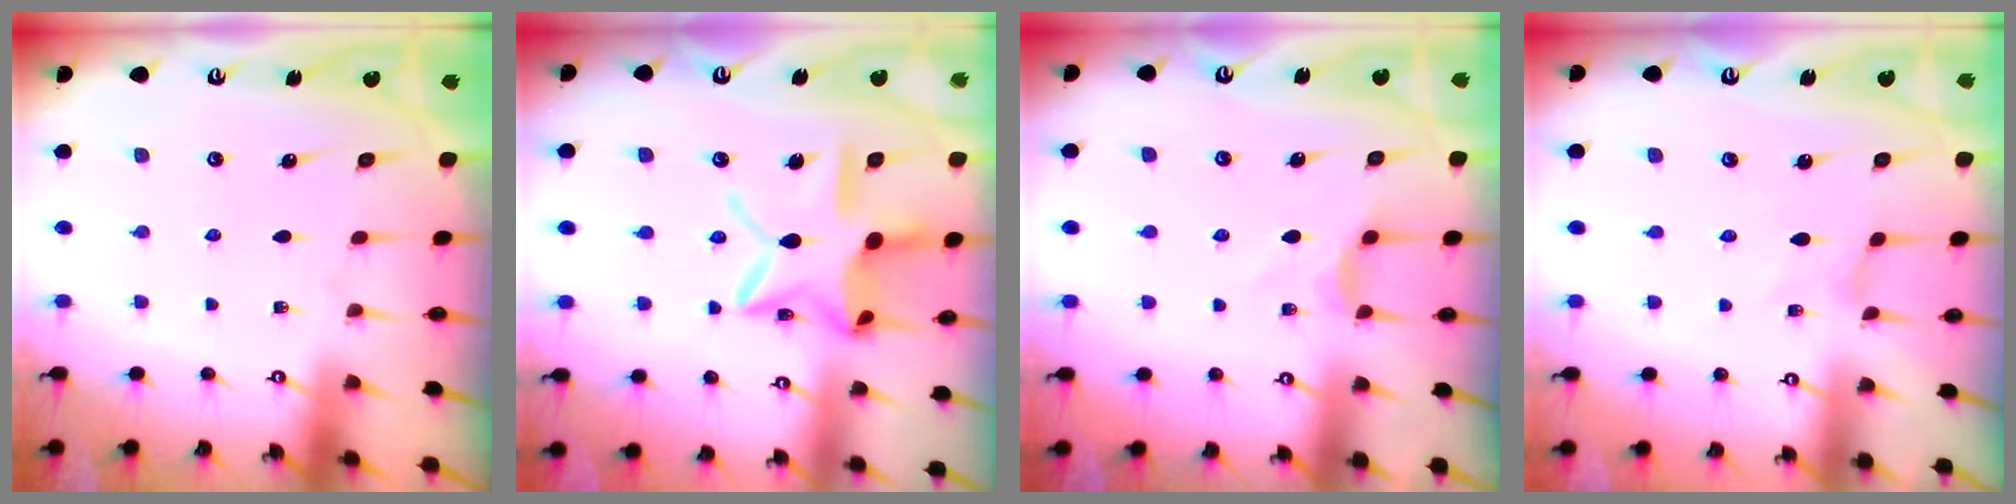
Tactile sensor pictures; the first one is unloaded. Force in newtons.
{"total": 14.9, "press": 14.9, "slide": 1.1}
{"total": 3.5, "press": 3.5, "slide": 0.5}
{"total": 0.0}